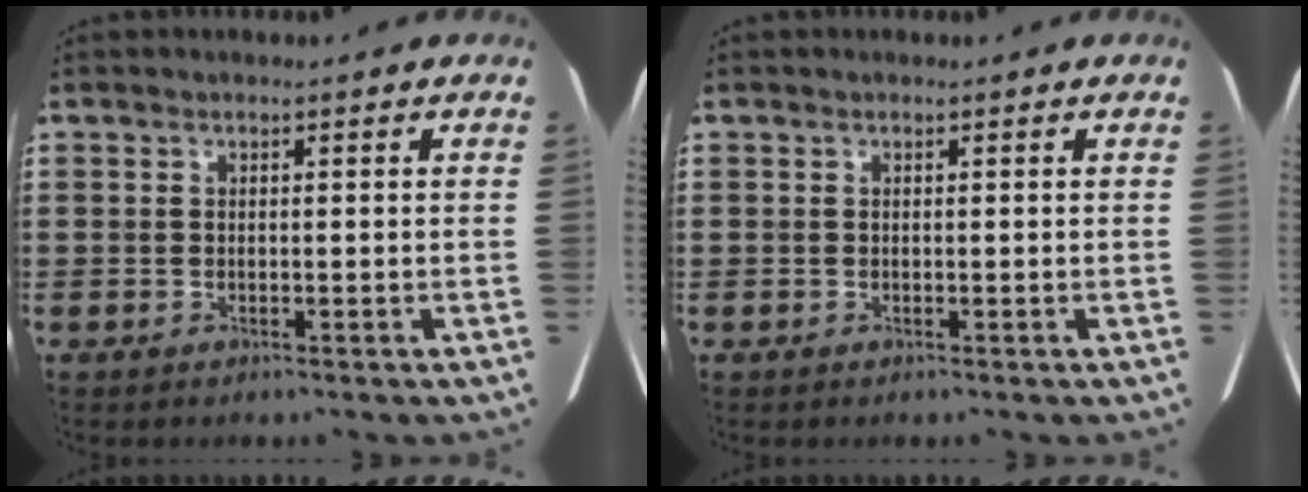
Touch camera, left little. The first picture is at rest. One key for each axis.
{"total": 0.0}